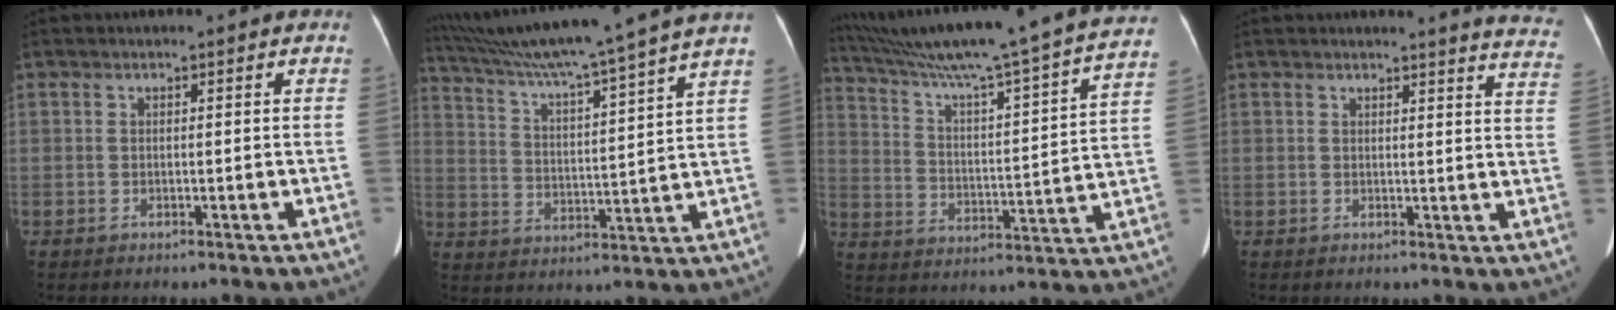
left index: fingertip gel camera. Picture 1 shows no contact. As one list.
[{"total": 20.4, "force": [17.3, -2.7, 10.4], "torque": [-0.182, -0.016, 0.255]}, {"total": 29.5, "force": [25.4, -1.1, 15.0], "torque": [-0.248, -0.046, 0.351]}, {"total": 10.2, "force": [10.0, -0.1, 2.2], "torque": [-0.004, -0.083, 0.073]}]